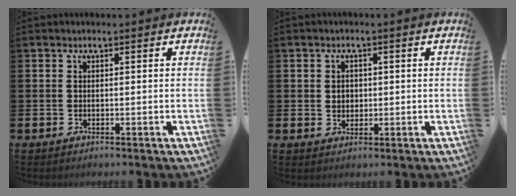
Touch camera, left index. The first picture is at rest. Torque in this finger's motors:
{"motor_torque": [0.35, 0.13, 0.03, 0.03]}